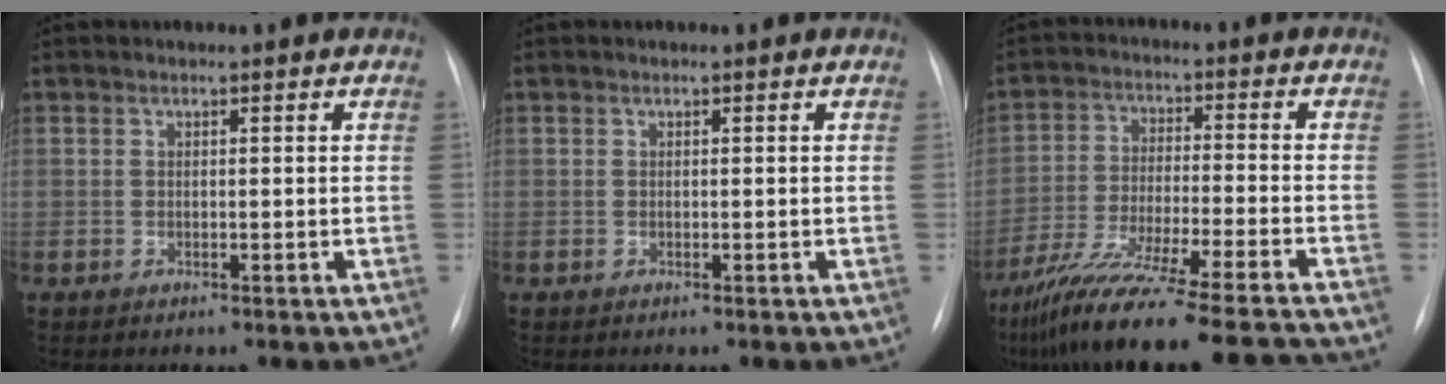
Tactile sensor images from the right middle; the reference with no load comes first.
{"total": 0.0}
{"total": 20.2, "force": [-17.4, -0.5, 10.2], "torque": [-0.173, -0.050, -0.282]}